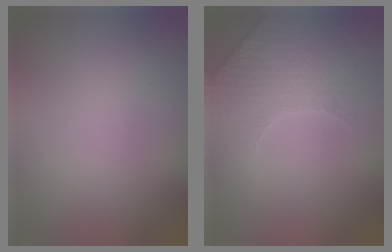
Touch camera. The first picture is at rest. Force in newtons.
{"total": 2.6, "press": 2.4, "slide": 1.0}